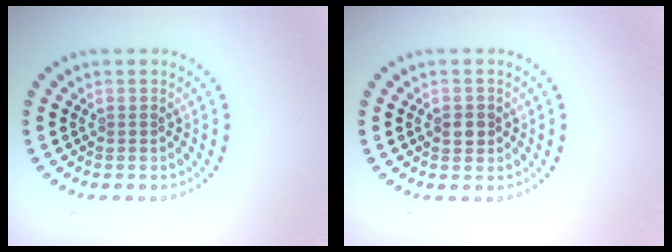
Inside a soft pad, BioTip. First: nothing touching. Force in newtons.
{"total": 1.6, "press": 1.5, "slide": 0.3}